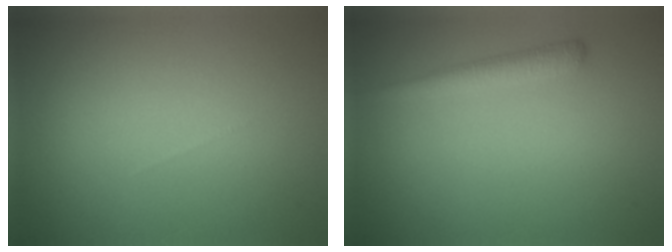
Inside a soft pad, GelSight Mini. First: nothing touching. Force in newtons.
{"total": 1.9, "press": 1.9, "slide": 0.1}